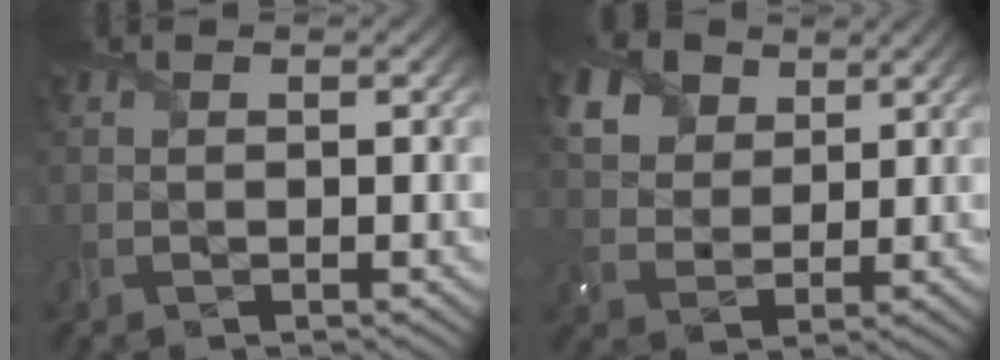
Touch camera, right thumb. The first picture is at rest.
{"total": 6.4, "force": [3.7, 4.4, 2.8], "torque": [-0.087, 0.007, 0.067]}